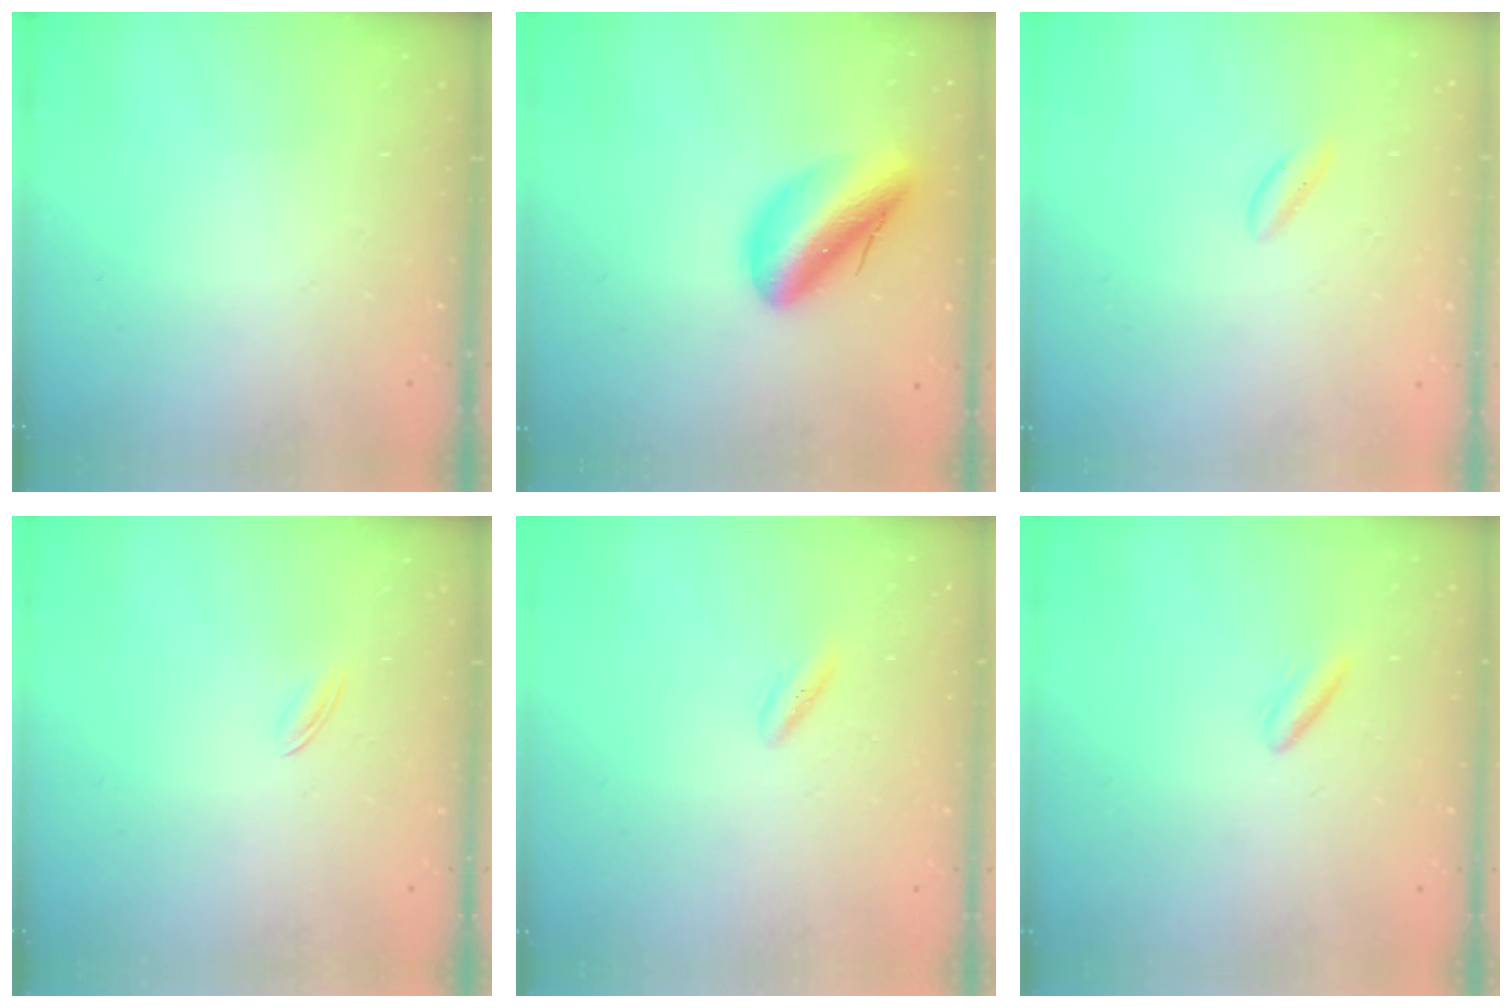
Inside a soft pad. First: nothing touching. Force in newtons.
{"total": 13.6, "press": 13.0, "slide": 4.1}
{"total": 1.4, "press": 1.2, "slide": 0.6}
{"total": 1.6, "press": 1.5, "slide": 0.5}
{"total": 1.9, "press": 1.6, "slide": 1.0}
{"total": 2.6, "press": 2.4, "slide": 1.0}